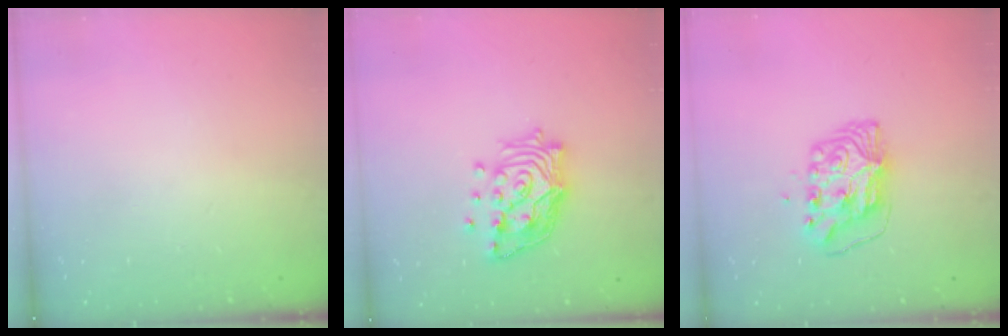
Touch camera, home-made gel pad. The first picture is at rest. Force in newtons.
{"total": 15.5, "press": 15.4, "slide": 0.9}
{"total": 8.6, "press": 8.5, "slide": 1.1}